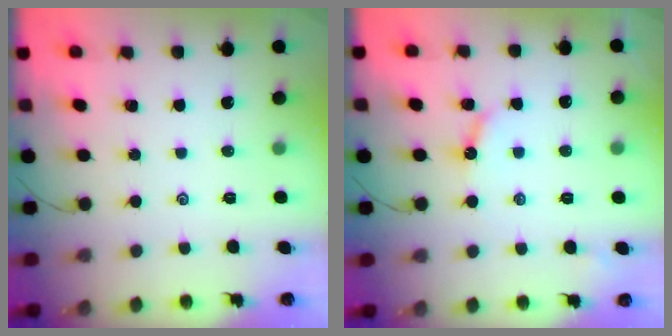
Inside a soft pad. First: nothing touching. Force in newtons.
{"total": 4.9, "press": 4.9, "slide": 0.5}